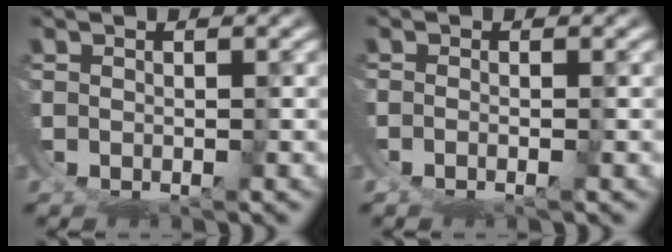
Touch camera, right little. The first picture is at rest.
{"total": 1.4, "force": [-1.0, 0.1, 1.0], "torque": [-0.022, -0.011, -0.009]}